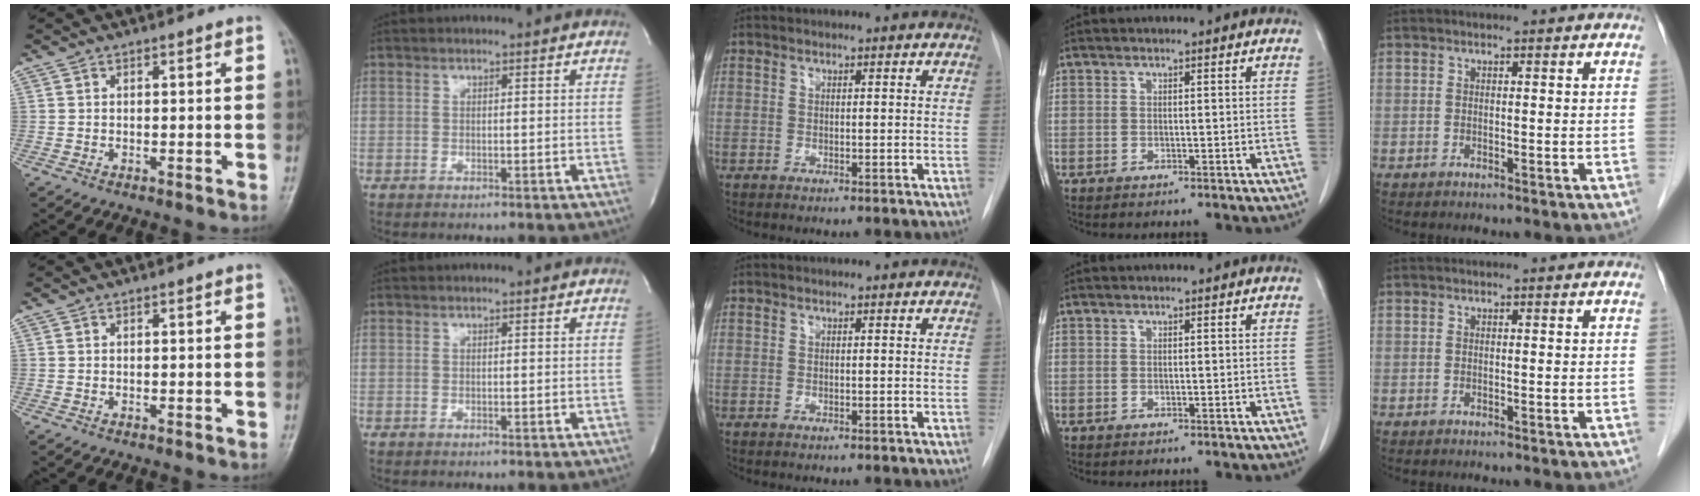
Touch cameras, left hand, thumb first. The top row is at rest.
{}